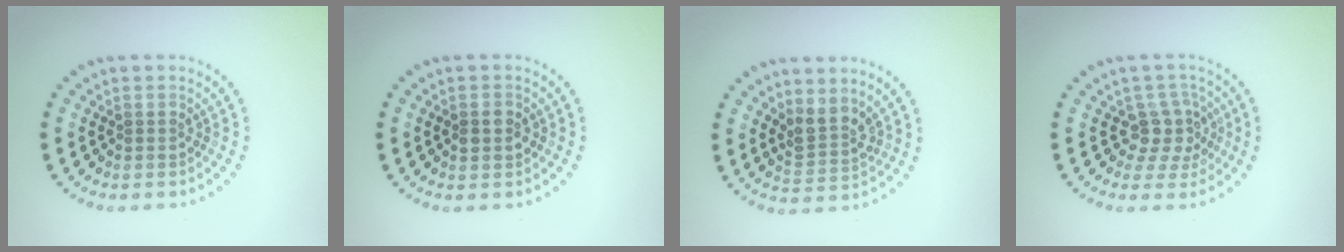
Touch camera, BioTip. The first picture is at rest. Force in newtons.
{"total": 2.0, "press": 2.0, "slide": 0.1}
{"total": 2.5, "press": 1.9, "slide": 1.7}
{"total": 2.9, "press": 2.3, "slide": 1.8}